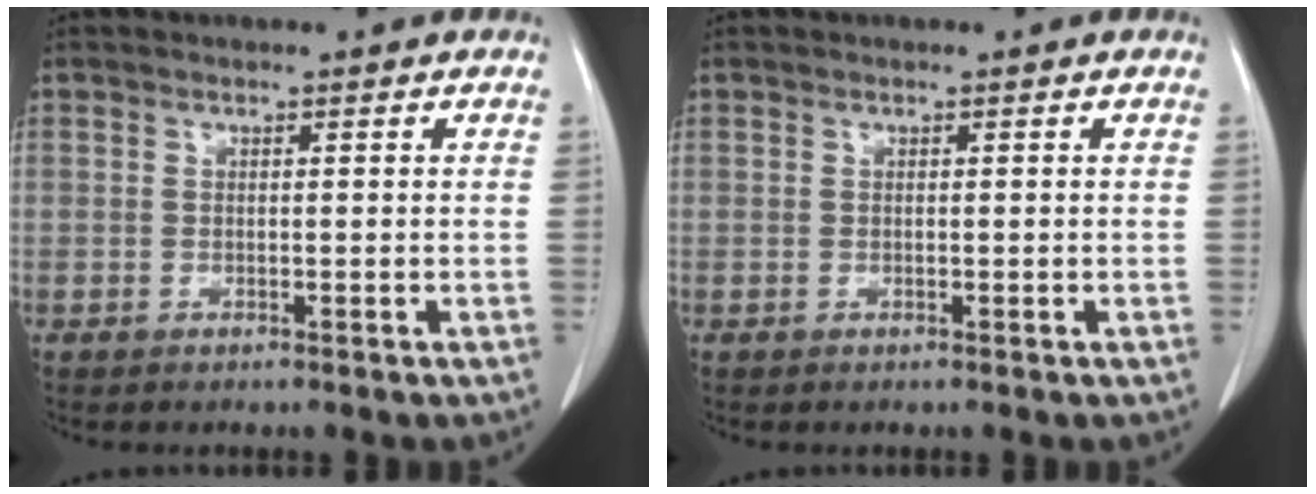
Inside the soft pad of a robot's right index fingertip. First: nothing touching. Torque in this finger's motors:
{"motor_torque": [0.00, 0.00, 0.00, 0.00]}